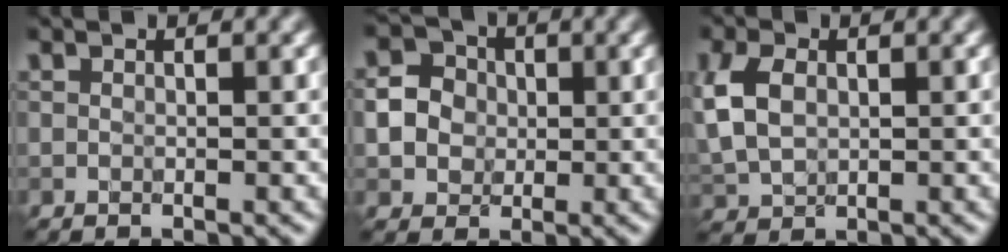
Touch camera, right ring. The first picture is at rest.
{"total": 3.3, "force": [0.0, 3.0, 1.2], "torque": [-0.016, 0.003, -0.004]}
{"total": 4.9, "force": [0.7, 3.6, 3.3], "torque": [-0.085, 0.006, 0.015]}